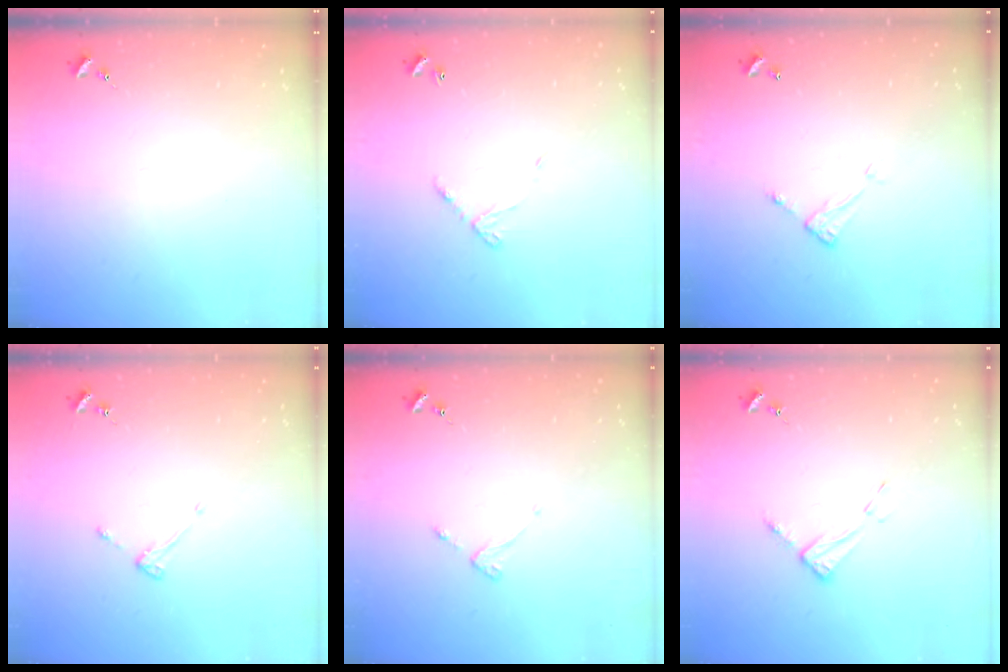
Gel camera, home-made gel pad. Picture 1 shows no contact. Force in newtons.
{"total": 6.2, "press": 6.2, "slide": 0.4}
{"total": 5.0, "press": 5.0, "slide": 0.2}
{"total": 3.0, "press": 3.0, "slide": 0.4}
{"total": 2.6, "press": 2.6, "slide": 0.5}
{"total": 6.5, "press": 6.5, "slide": 0.5}